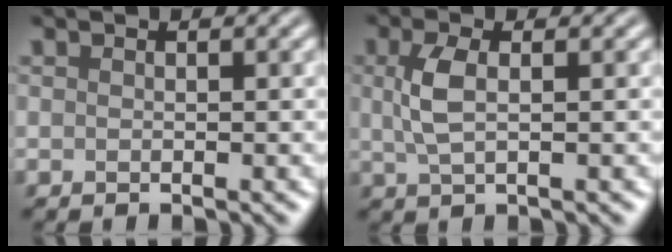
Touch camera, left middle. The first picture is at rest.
{"total": 2.8, "force": [0.6, 1.2, 2.5], "torque": [-0.060, 0.001, 0.011]}